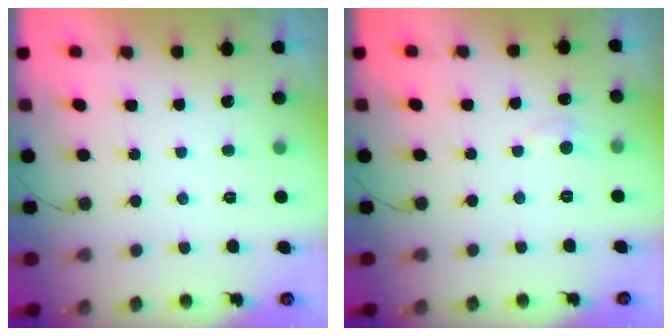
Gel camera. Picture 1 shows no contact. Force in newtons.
{"total": 3.8, "press": 3.8, "slide": 0.5}